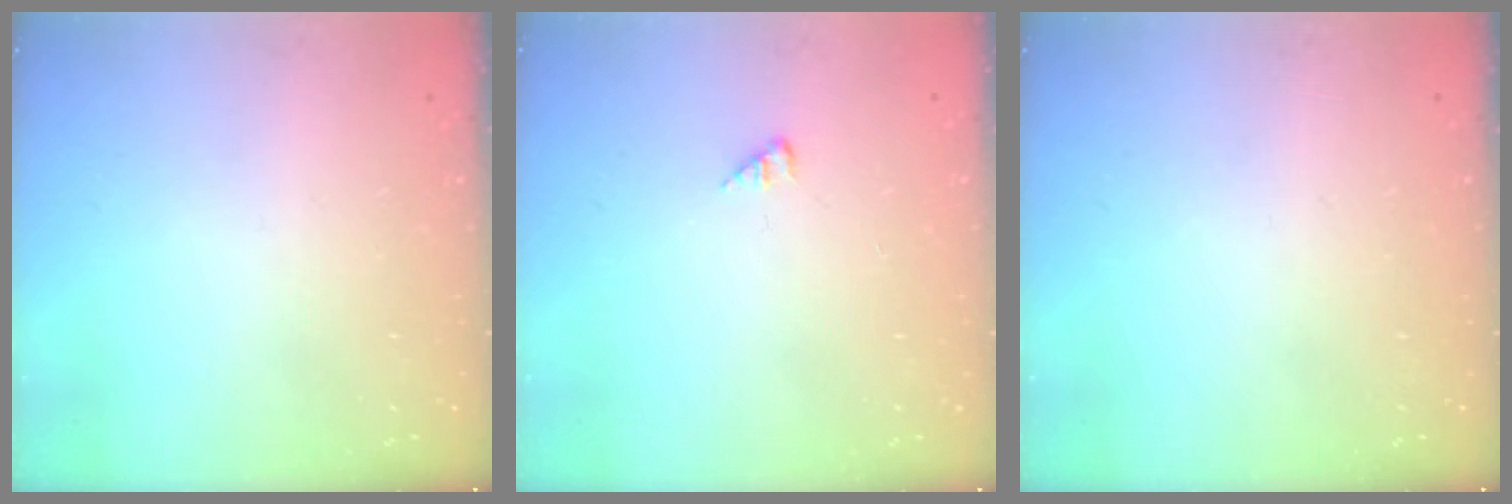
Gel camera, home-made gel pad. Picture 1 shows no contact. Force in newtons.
{"total": 1.0, "press": 1.0, "slide": 0.2}
{"total": 0.0}